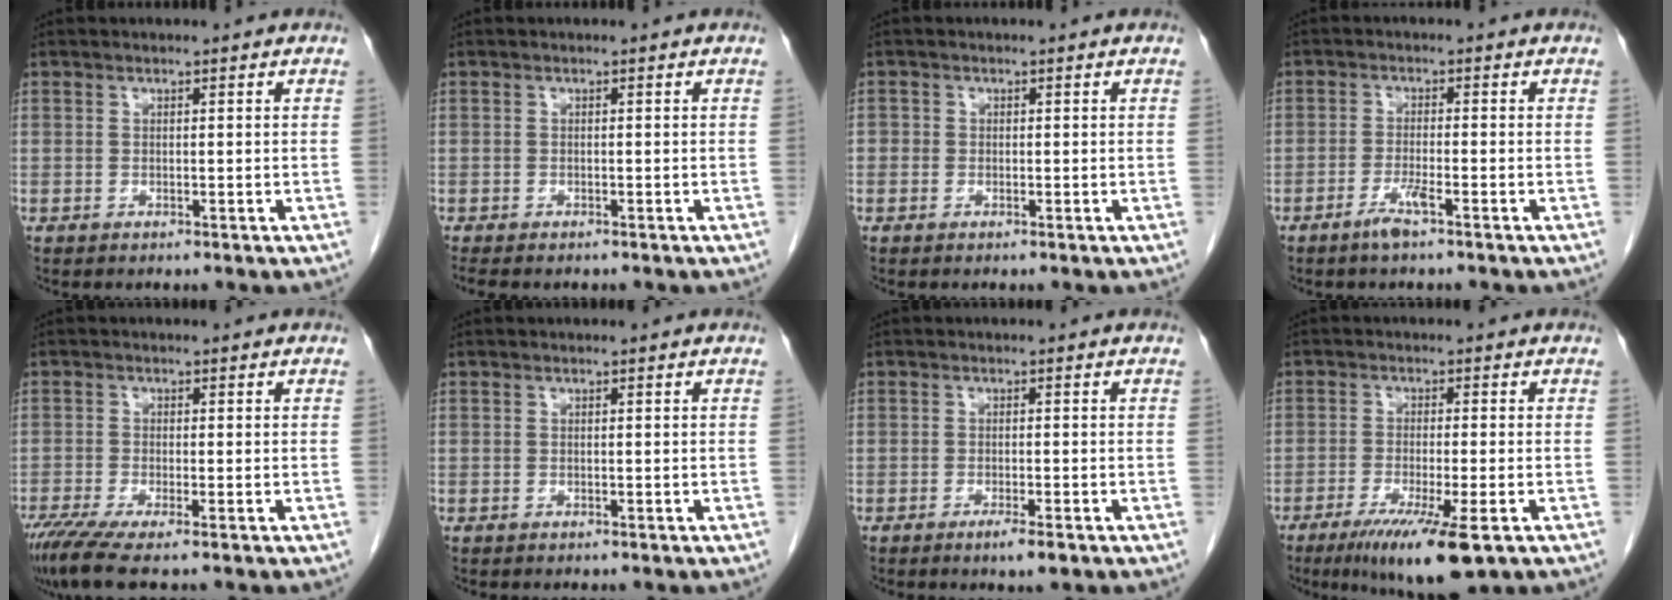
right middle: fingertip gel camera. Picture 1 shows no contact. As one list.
[{"total": 3.1, "force": [-2.6, 1.0, 1.4], "torque": [-0.021, -0.008, -0.033]}, {"total": 1.1, "force": [-0.3, 1.0, 0.2], "torque": [0.004, 0.005, -0.009]}, {"total": 3.0, "force": [-2.0, -0.1, 2.2], "torque": [-0.047, -0.004, -0.040]}, {"total": 5.6, "force": [-4.0, 0.3, 3.9], "torque": [-0.068, -0.015, -0.072]}, {"total": 0.0}, {"total": 2.4, "force": [-1.5, 0.2, 2.0], "torque": [-0.031, -0.004, -0.022]}, {"total": 9.9, "force": [-5.6, 0.8, 8.1], "torque": [-0.138, -0.029, -0.089]}]